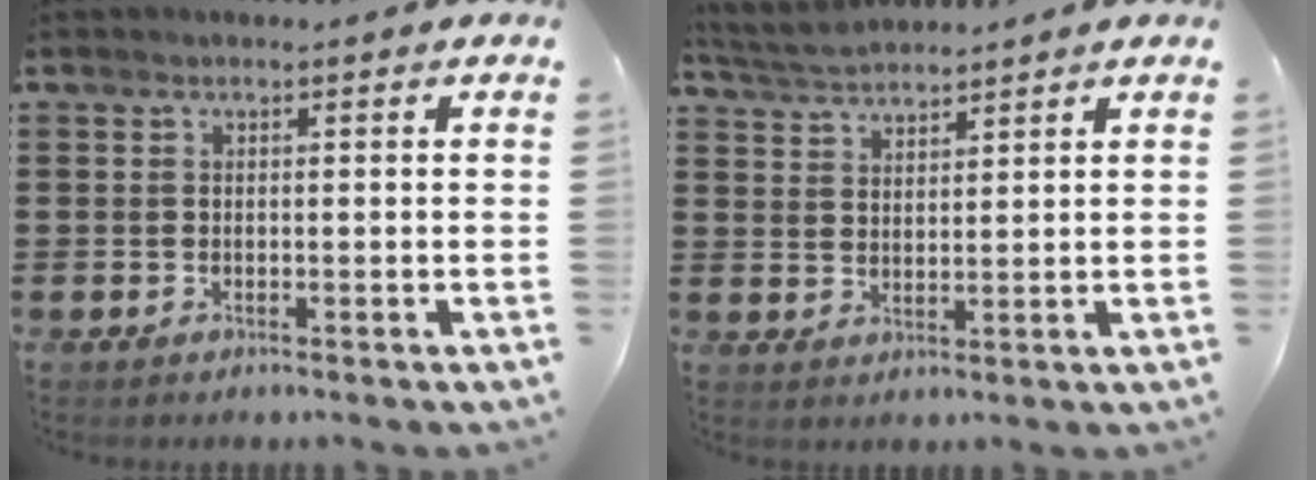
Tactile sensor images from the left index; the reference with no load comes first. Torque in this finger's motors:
{"motor_torque": [0.12, 0.24, 0.21, 0.08]}